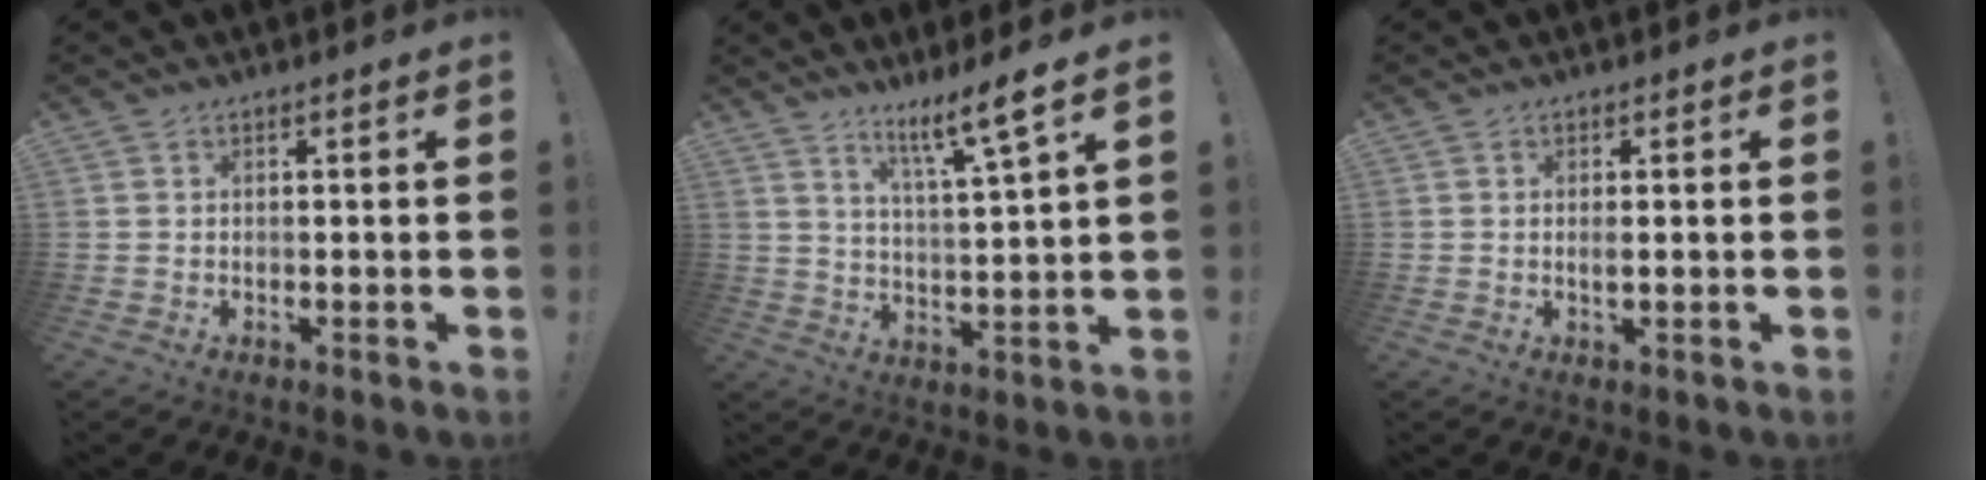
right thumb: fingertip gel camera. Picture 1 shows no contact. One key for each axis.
{"total": 9.4, "fx": 6.4, "fy": -0.2, "fz": 6.9, "tx": -0.105, "ty": -0.043, "tz": 0.097}
{"total": 1.3, "fx": 0.1, "fy": 0.2, "fz": 1.3, "tx": -0.013, "ty": -0.005, "tz": -0.002}